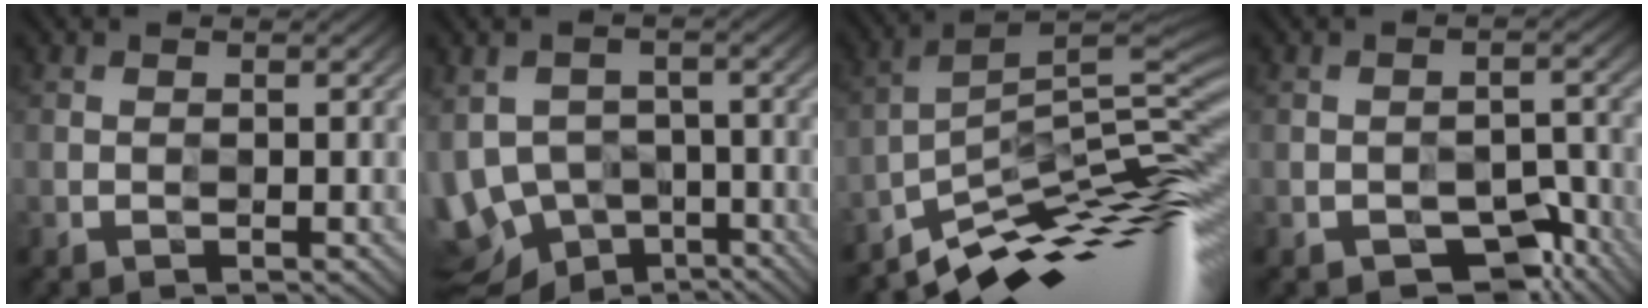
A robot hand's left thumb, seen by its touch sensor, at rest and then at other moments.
{"total": 7.5, "force": [-3.0, 5.9, 3.5], "torque": [-0.077, -0.012, -0.048]}
{"total": 11.4, "force": [-8.2, 1.4, 7.9], "torque": [-0.133, 0.018, -0.143]}
{"total": 4.1, "force": [-3.5, 1.9, 0.9], "torque": [-0.001, 0.010, -0.051]}